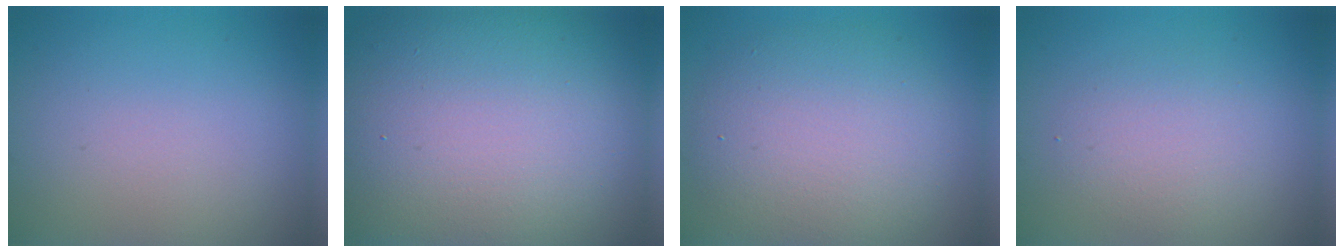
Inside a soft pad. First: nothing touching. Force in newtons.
{"total": 18.6, "press": 18.6, "slide": 0.9}
{"total": 7.5, "press": 7.5, "slide": 0.8}
{"total": 2.6, "press": 2.6, "slide": 0.2}